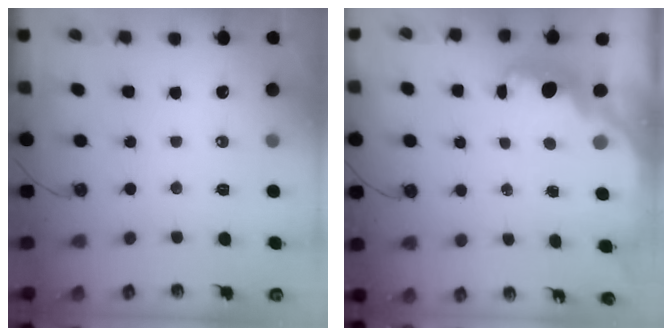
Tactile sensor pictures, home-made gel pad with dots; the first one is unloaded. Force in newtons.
{"total": 2.7, "press": 2.6, "slide": 0.6}